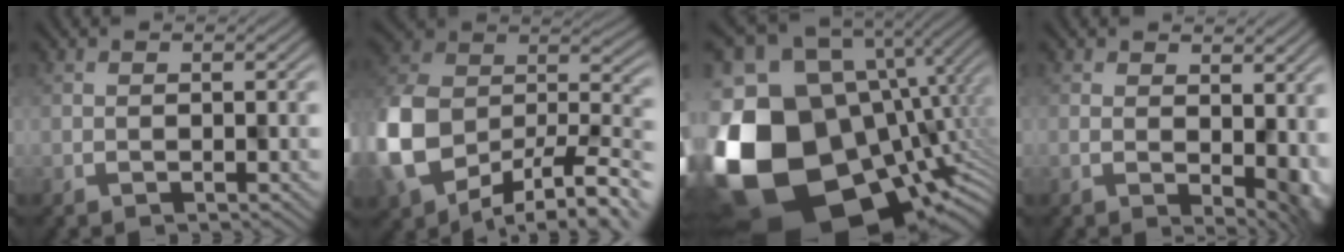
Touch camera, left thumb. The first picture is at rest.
{"total": 17.0, "force": [-6.3, 12.1, 10.1], "torque": [-0.260, -0.041, -0.088]}
{"total": 20.5, "force": [-3.8, 14.9, 13.5], "torque": [-0.333, -0.060, -0.012]}
{"total": 5.2, "force": [-0.5, 2.6, 4.5], "torque": [-0.061, -0.015, 0.014]}